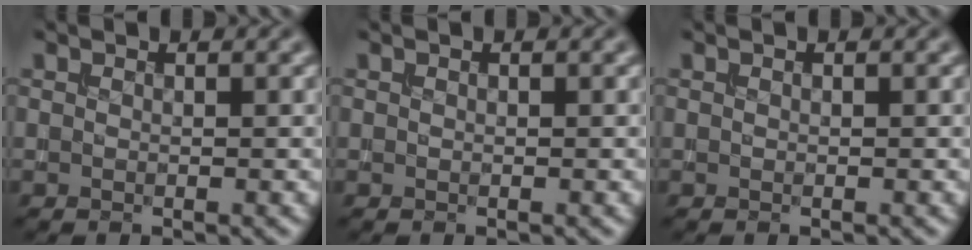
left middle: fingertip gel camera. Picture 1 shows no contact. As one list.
[{"total": 0.0}, {"total": 0.0}]